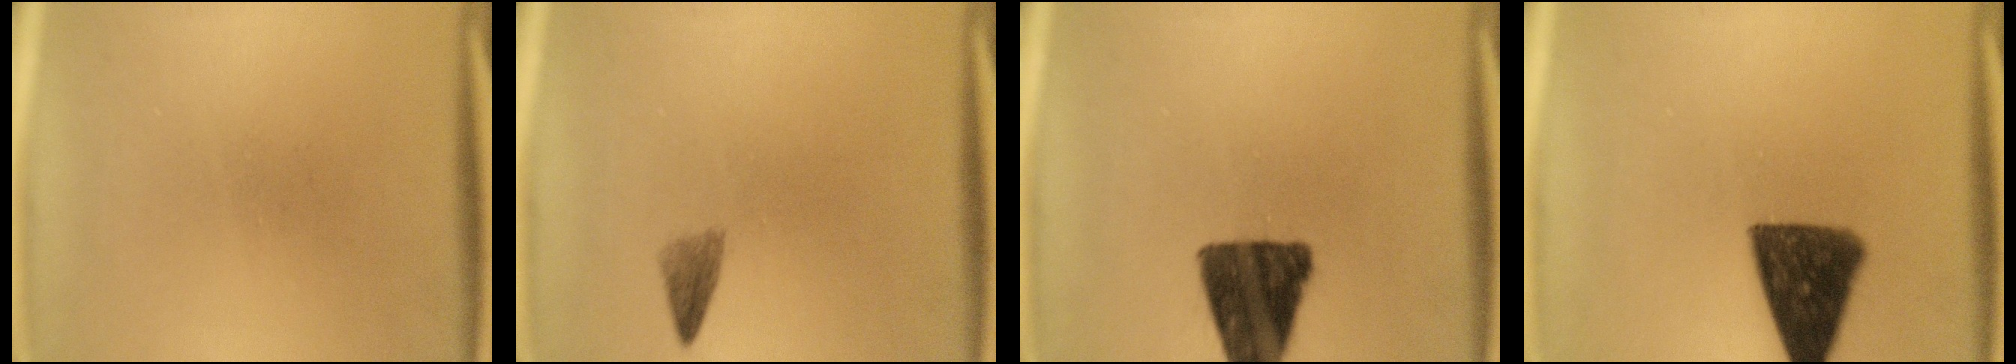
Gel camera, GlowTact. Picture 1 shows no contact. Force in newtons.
{"total": 1.7}
{"total": 13.9}
{"total": 12.2}